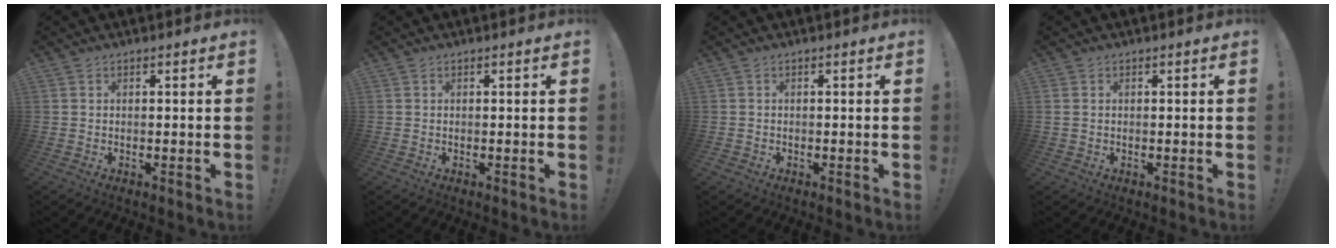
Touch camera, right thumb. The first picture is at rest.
{"total": 0.0}
{"total": 0.8, "force": [-0.6, 0.6, 0.1], "torque": [-0.003, 0.002, -0.009]}
{"total": 1.0, "force": [0.2, 0.8, 0.5], "torque": [-0.016, 0.006, 0.005]}